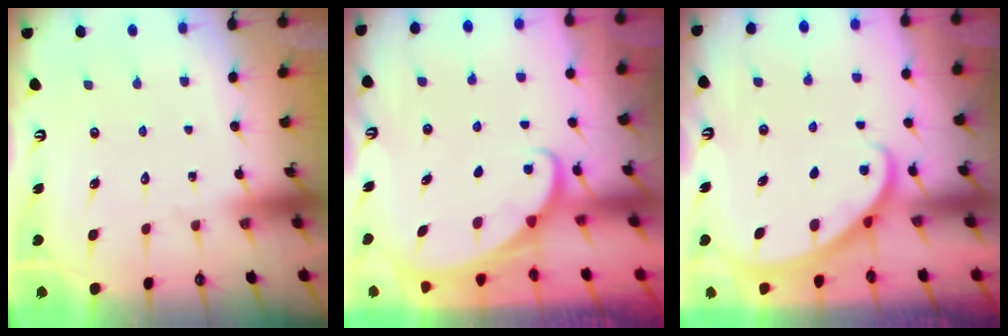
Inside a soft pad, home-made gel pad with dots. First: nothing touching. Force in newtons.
{"total": 1.6, "press": 1.6, "slide": 0.1}
{"total": 1.8, "press": 1.8, "slide": 0.1}